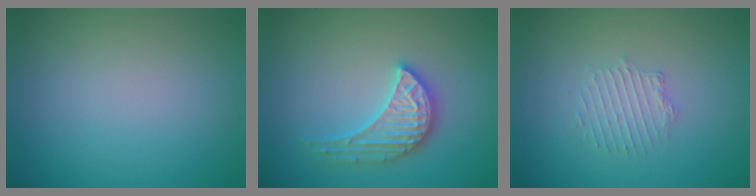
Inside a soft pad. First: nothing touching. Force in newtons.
{"total": 3.3, "press": 3.3, "slide": 0.4}
{"total": 1.6, "press": 0.9, "slide": 1.3}